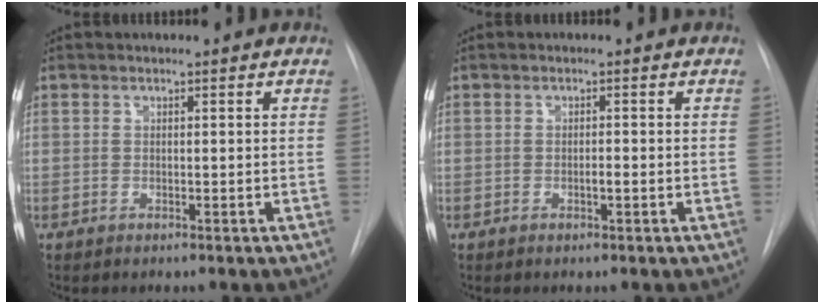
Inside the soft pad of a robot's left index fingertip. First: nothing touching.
{"total": 1.0, "force": [-0.6, 0.1, 0.8], "torque": [-0.016, -0.004, -0.011]}